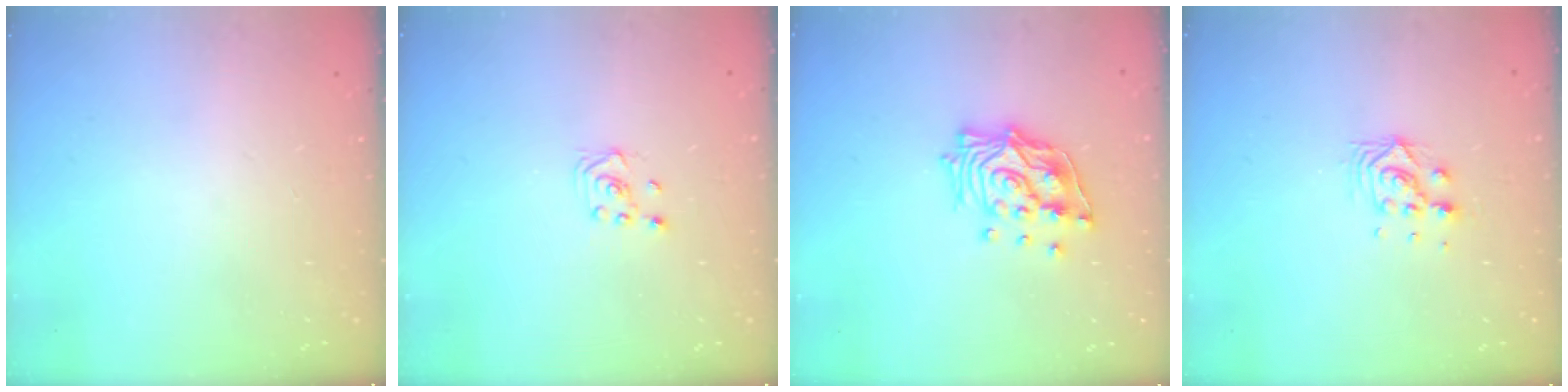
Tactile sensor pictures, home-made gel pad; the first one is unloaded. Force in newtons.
{"total": 2.3, "press": 2.2, "slide": 0.8}
{"total": 15.1, "press": 15.0, "slide": 1.8}
{"total": 7.0, "press": 7.0, "slide": 0.5}